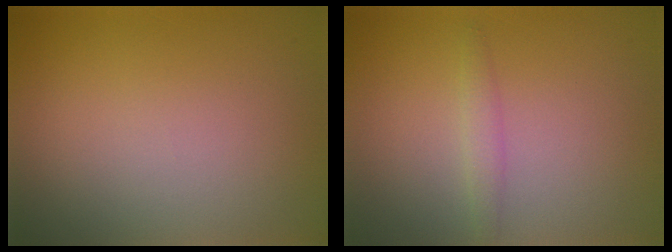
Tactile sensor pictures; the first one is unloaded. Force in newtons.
{"total": 1.3, "press": 1.3, "slide": 0.0}